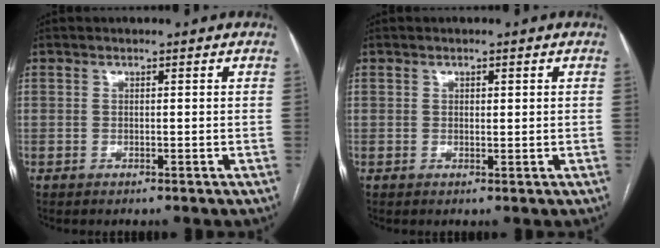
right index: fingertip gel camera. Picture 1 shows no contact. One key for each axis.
{"total": 0.8, "fx": 0.3, "fy": 0.4, "fz": 0.5, "tx": -0.008, "ty": -0.001, "tz": 0.004}